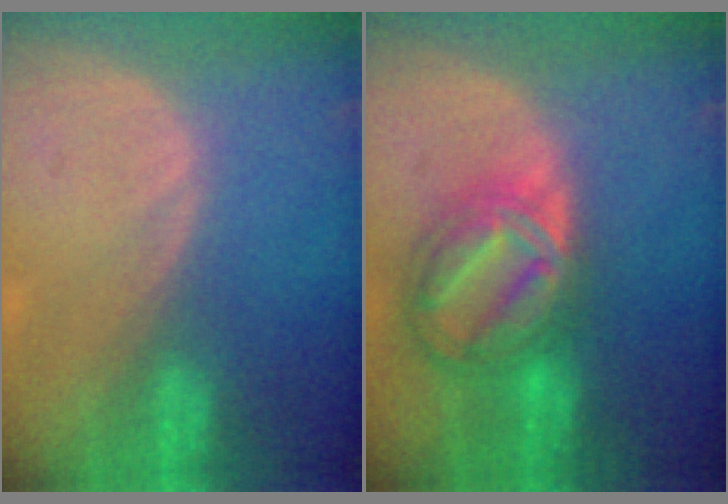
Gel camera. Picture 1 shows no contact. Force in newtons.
{"total": 9.0, "press": 9.0, "slide": 0.6}